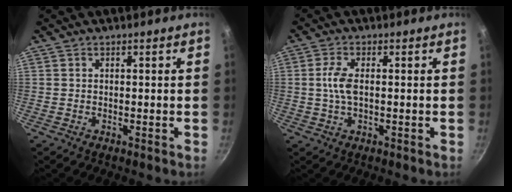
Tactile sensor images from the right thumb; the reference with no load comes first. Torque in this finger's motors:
{"motor_torque": [0.16, 0.76, 0.60, 0.12, 0.25]}